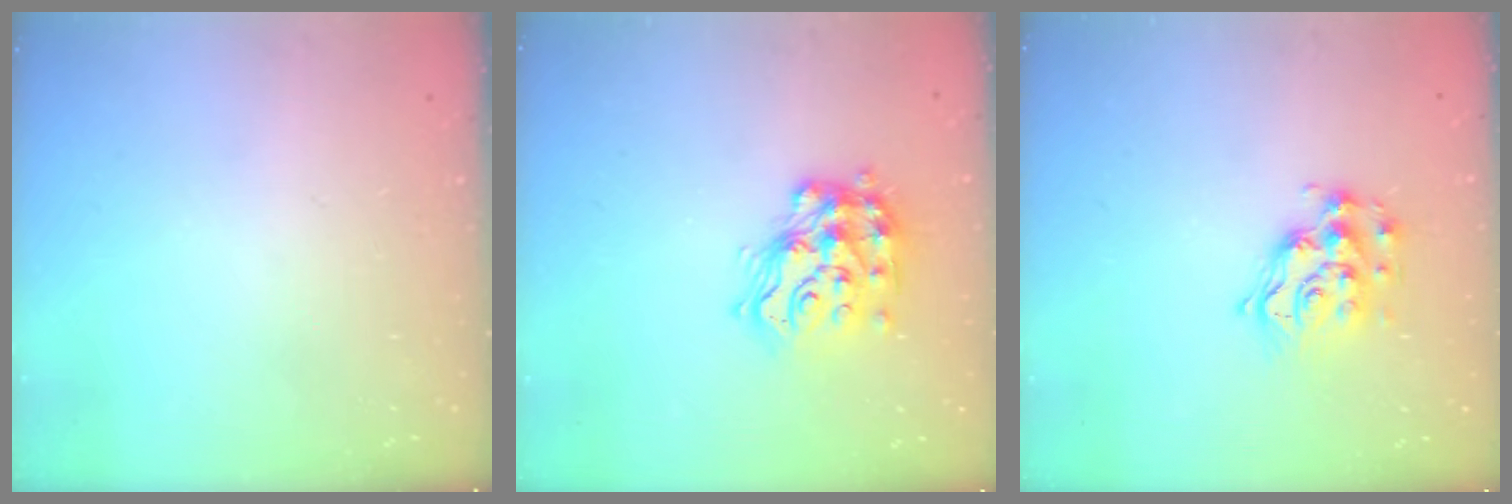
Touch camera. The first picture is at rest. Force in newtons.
{"total": 15.9, "press": 15.8, "slide": 1.0}
{"total": 12.7, "press": 12.7, "slide": 0.8}